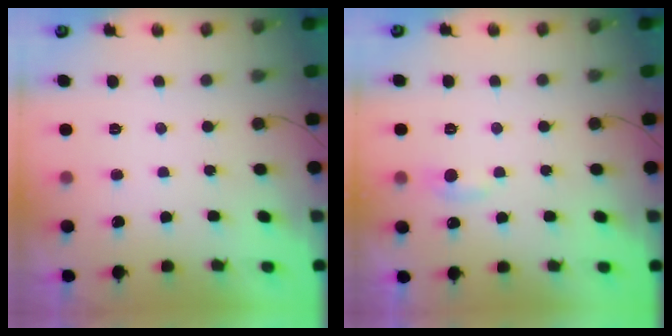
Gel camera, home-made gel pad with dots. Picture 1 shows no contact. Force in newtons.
{"total": 4.0, "press": 3.9, "slide": 0.4}